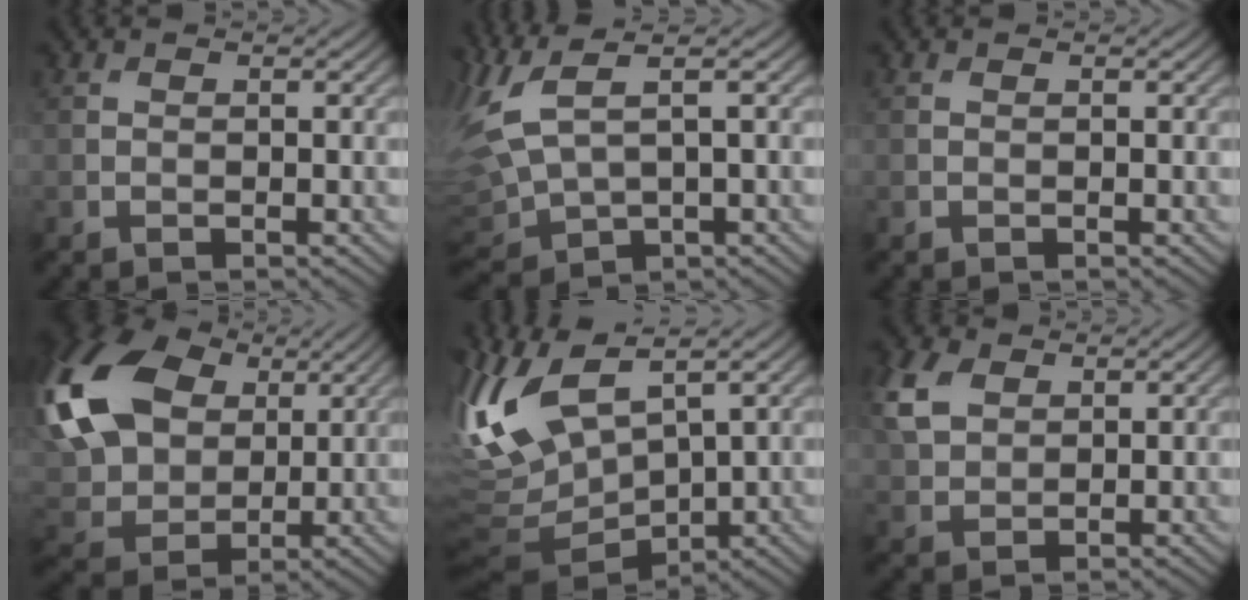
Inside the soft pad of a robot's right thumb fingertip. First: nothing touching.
{"total": 9.5, "force": [3.2, 4.2, 7.8], "torque": [-0.236, -0.002, 0.075]}
{"total": 0.0}
{"total": 18.8, "force": [4.8, 13.7, 12.0], "torque": [-0.305, 0.023, 0.094]}
{"total": 12.2, "force": [3.2, 5.5, 10.4], "torque": [-0.277, 0.005, 0.074]}
{"total": 5.8, "force": [2.4, 3.9, 3.5], "torque": [-0.102, 0.010, 0.048]}